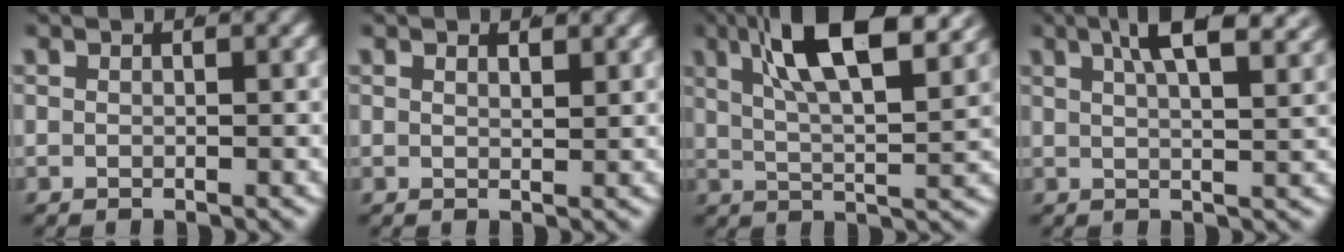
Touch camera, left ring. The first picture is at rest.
{"total": 0.9, "force": [0.8, -0.3, 0.3], "torque": [-0.003, -0.010, 0.018]}
{"total": 9.0, "force": [4.4, 2.3, 7.5], "torque": [-0.121, 0.002, 0.071]}
{"total": 5.4, "force": [3.6, 0.7, 3.9], "torque": [-0.060, 0.006, 0.058]}